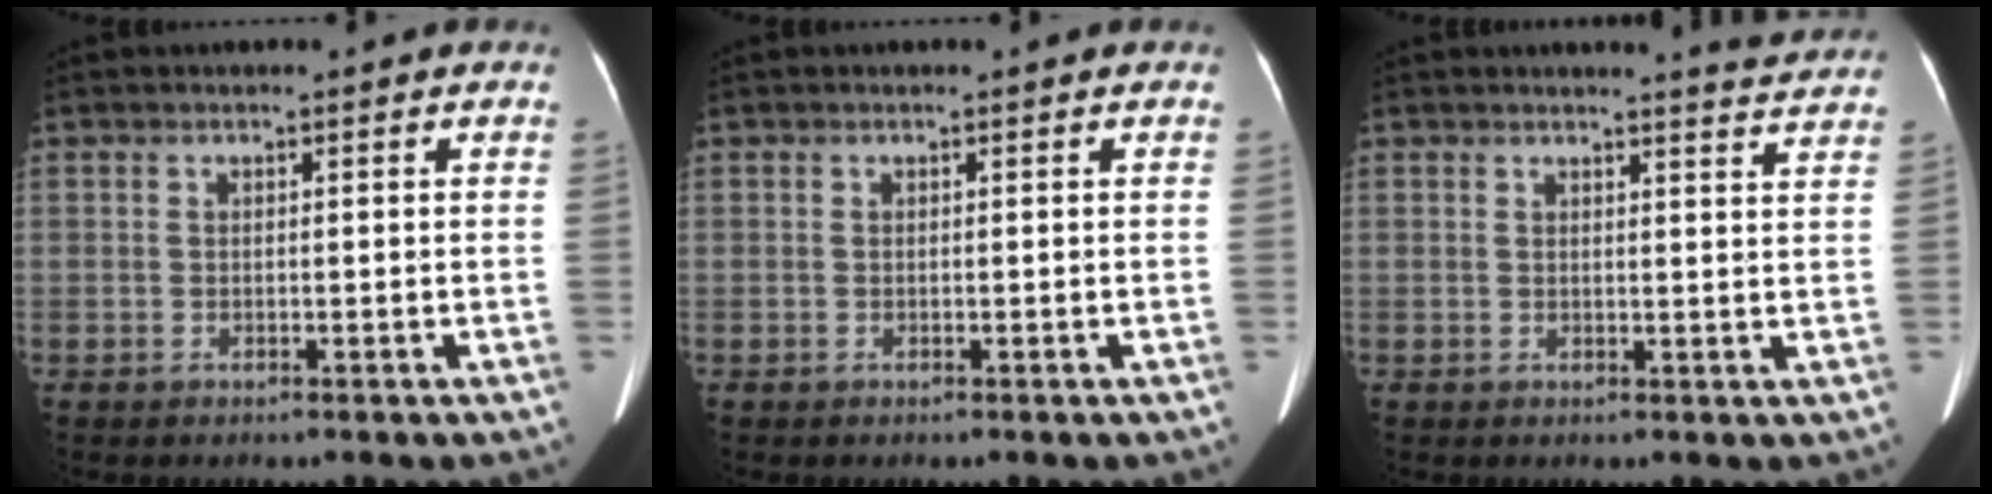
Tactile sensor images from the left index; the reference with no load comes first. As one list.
[{"total": 0.0}, {"total": 4.2, "force": [4.1, -0.5, 0.5], "torque": [-0.014, -0.015, 0.036]}]